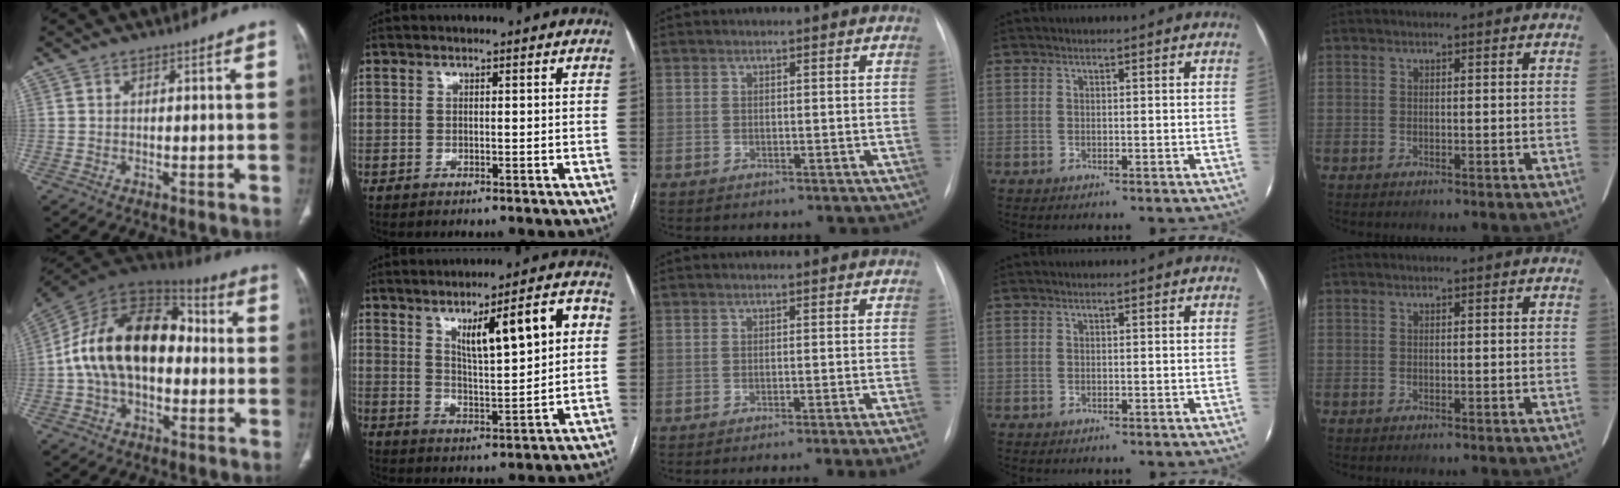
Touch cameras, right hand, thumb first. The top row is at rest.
{"thumb": {"total": 21.9, "force": [0.3, 13.6, 17.1], "torque": [-0.288, 0.045, -0.001]}, "index": {"total": 11.3, "force": [3.8, 1.9, 10.5], "torque": [-0.161, 0.011, 0.063]}, "middle": {"total": 9.4, "force": [-8.4, -2.6, 3.4], "torque": [-0.009, -0.021, -0.100]}}